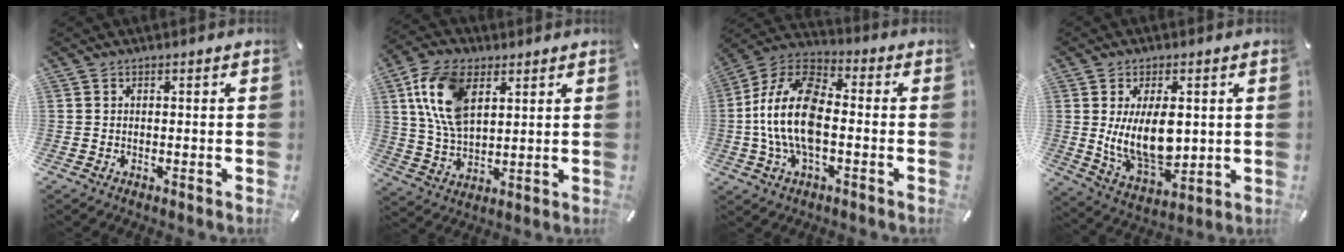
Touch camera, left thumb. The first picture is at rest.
{"total": 13.5, "force": [5.6, 8.1, 9.2], "torque": [-0.220, -0.001, 0.102]}
{"total": 16.0, "force": [-2.1, 8.6, 13.3], "torque": [-0.286, 0.006, -0.043]}
{"total": 14.4, "force": [1.6, 8.1, 11.8], "torque": [-0.225, -0.021, 0.027]}